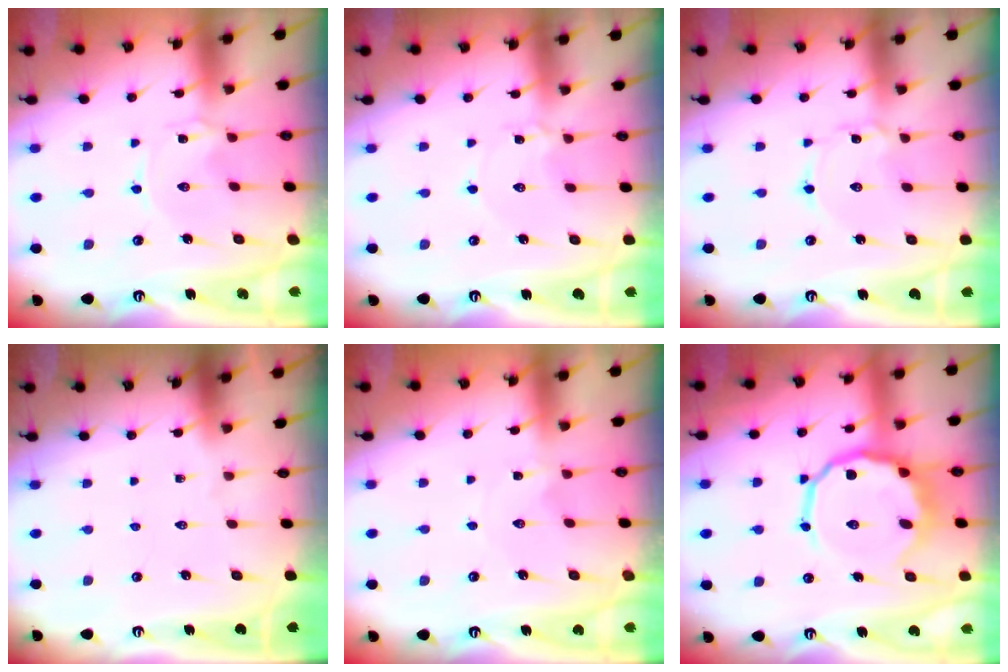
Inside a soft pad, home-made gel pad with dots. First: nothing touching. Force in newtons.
{"total": 2.4, "press": 2.4, "slide": 0.3}
{"total": 2.1, "press": 2.1, "slide": 0.1}
{"total": 0.0}
{"total": 0.7, "press": 0.7, "slide": 0.1}
{"total": 11.7, "press": 11.3, "slide": 3.2}